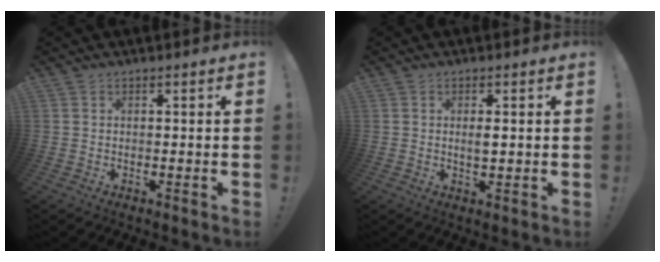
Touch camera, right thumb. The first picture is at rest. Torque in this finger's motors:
{"motor_torque": [-0.29, 0.02, -0.23, -0.01, 0.02]}